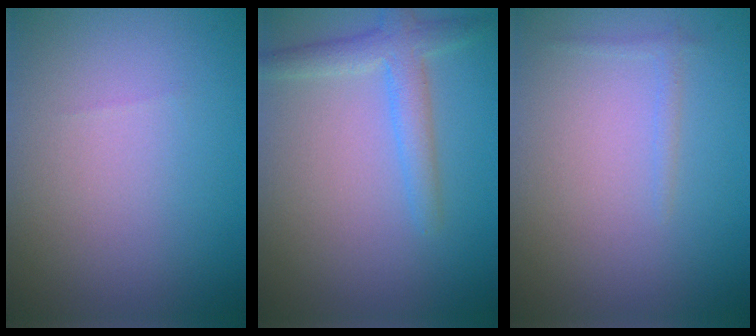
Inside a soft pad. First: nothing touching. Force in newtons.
{"total": 2.9, "press": 2.9, "slide": 0.2}
{"total": 0.7, "press": 0.7, "slide": 0.1}